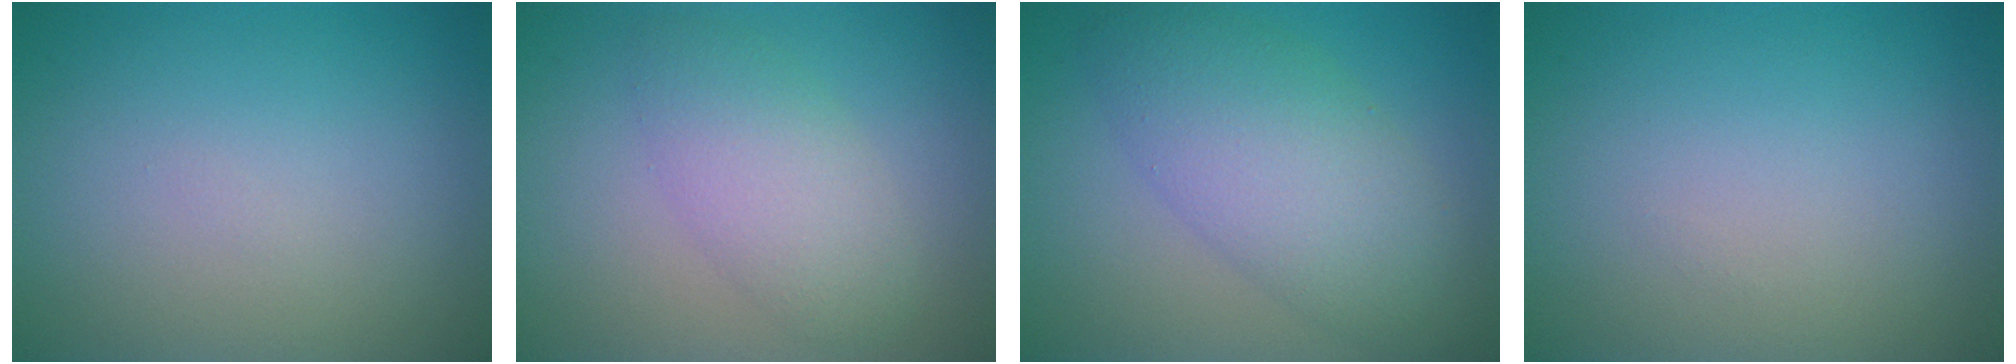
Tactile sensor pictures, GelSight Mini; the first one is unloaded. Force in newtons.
{"total": 3.9, "press": 3.9, "slide": 0.1}
{"total": 6.8, "press": 6.8, "slide": 0.2}
{"total": 0.0}